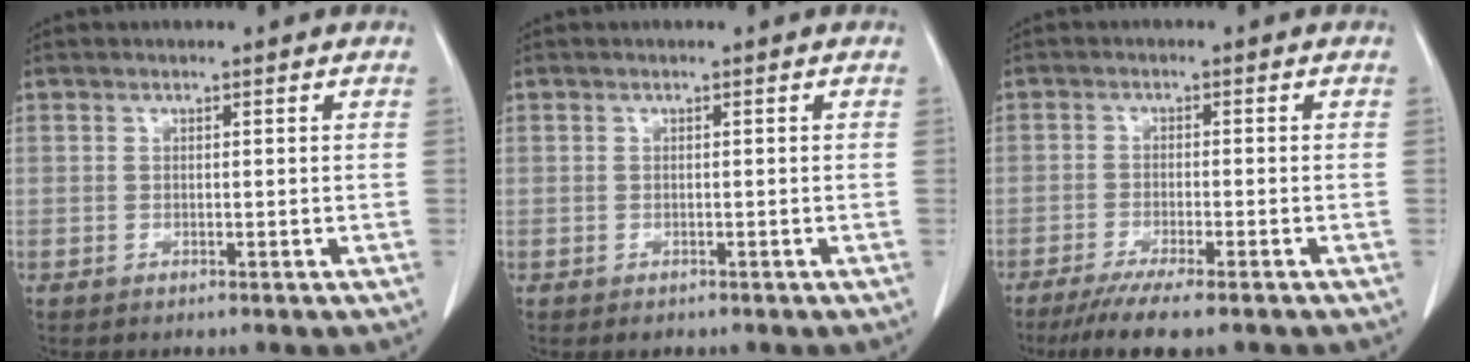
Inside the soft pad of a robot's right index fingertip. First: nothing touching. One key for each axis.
{"total": 0.7, "fx": -0.4, "fy": 0.6, "fz": 0.2, "tx": 0.002, "ty": 0.004, "tz": -0.004}
{"total": 7.9, "fx": -6.0, "fy": 0.5, "fz": 5.1, "tx": -0.074, "ty": -0.016, "tz": -0.091}